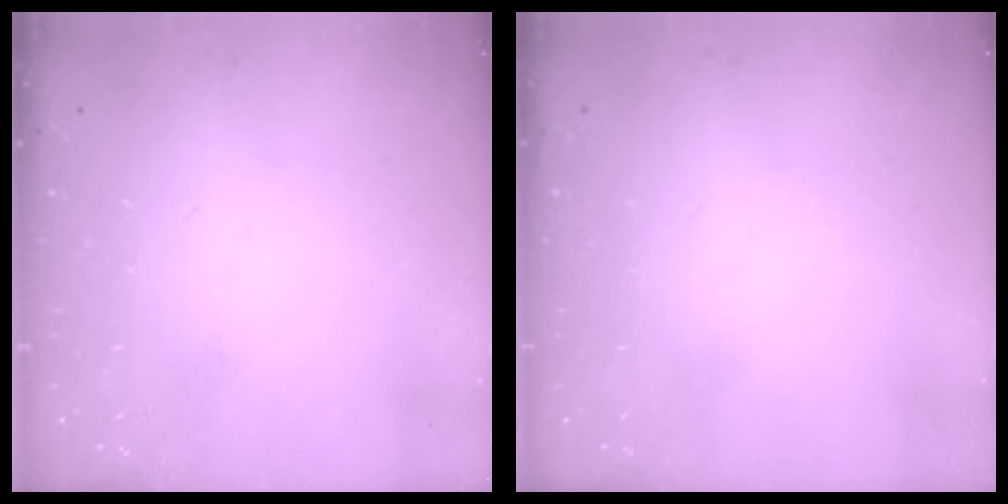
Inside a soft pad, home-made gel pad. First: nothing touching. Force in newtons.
{"total": 0.0}